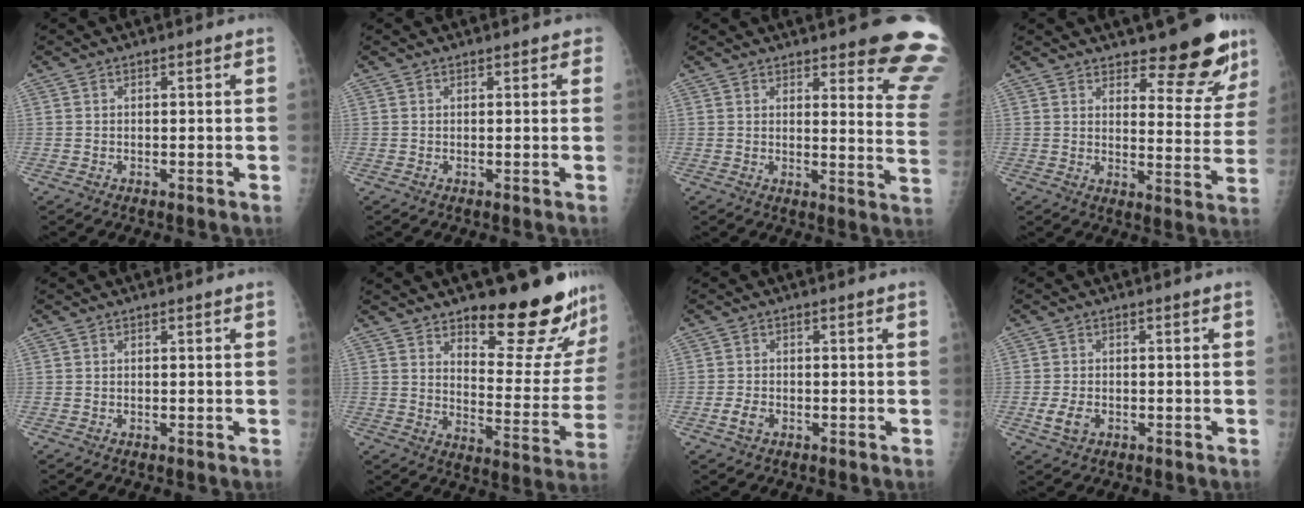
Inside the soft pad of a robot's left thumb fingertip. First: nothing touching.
{"total": 1.5, "force": [1.1, 0.7, 0.7], "torque": [0.003, -0.001, 0.009]}
{"total": 15.1, "force": [12.0, 3.0, 8.6], "torque": [-0.067, -0.094, 0.122]}
{"total": 12.7, "force": [9.8, 4.2, 7.1], "torque": [-0.047, -0.079, 0.127]}
{"total": 0.0}
{"total": 20.2, "force": [15.6, 6.0, 11.3], "torque": [-0.108, -0.123, 0.212]}
{"total": 2.3, "force": [-1.0, 1.5, 1.5], "torque": [-0.031, 0.003, -0.017]}
{"total": 3.3, "force": [-1.0, 2.2, 2.3], "torque": [-0.047, -0.001, -0.015]}